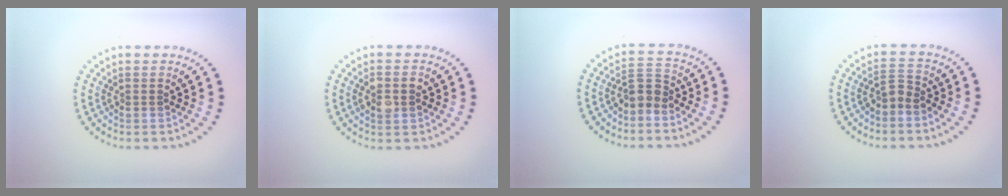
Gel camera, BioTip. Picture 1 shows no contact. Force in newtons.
{"total": 2.1, "press": 2.1, "slide": 0.2}
{"total": 2.1, "press": 1.7, "slide": 1.2}
{"total": 1.9, "press": 1.4, "slide": 1.2}